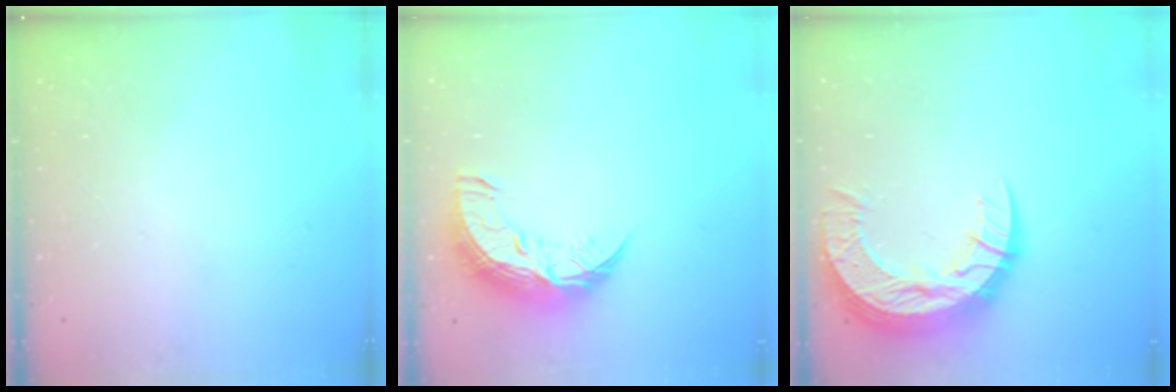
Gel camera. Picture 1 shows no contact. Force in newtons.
{"total": 11.5, "press": 11.4, "slide": 0.7}
{"total": 15.4, "press": 15.3, "slide": 1.1}